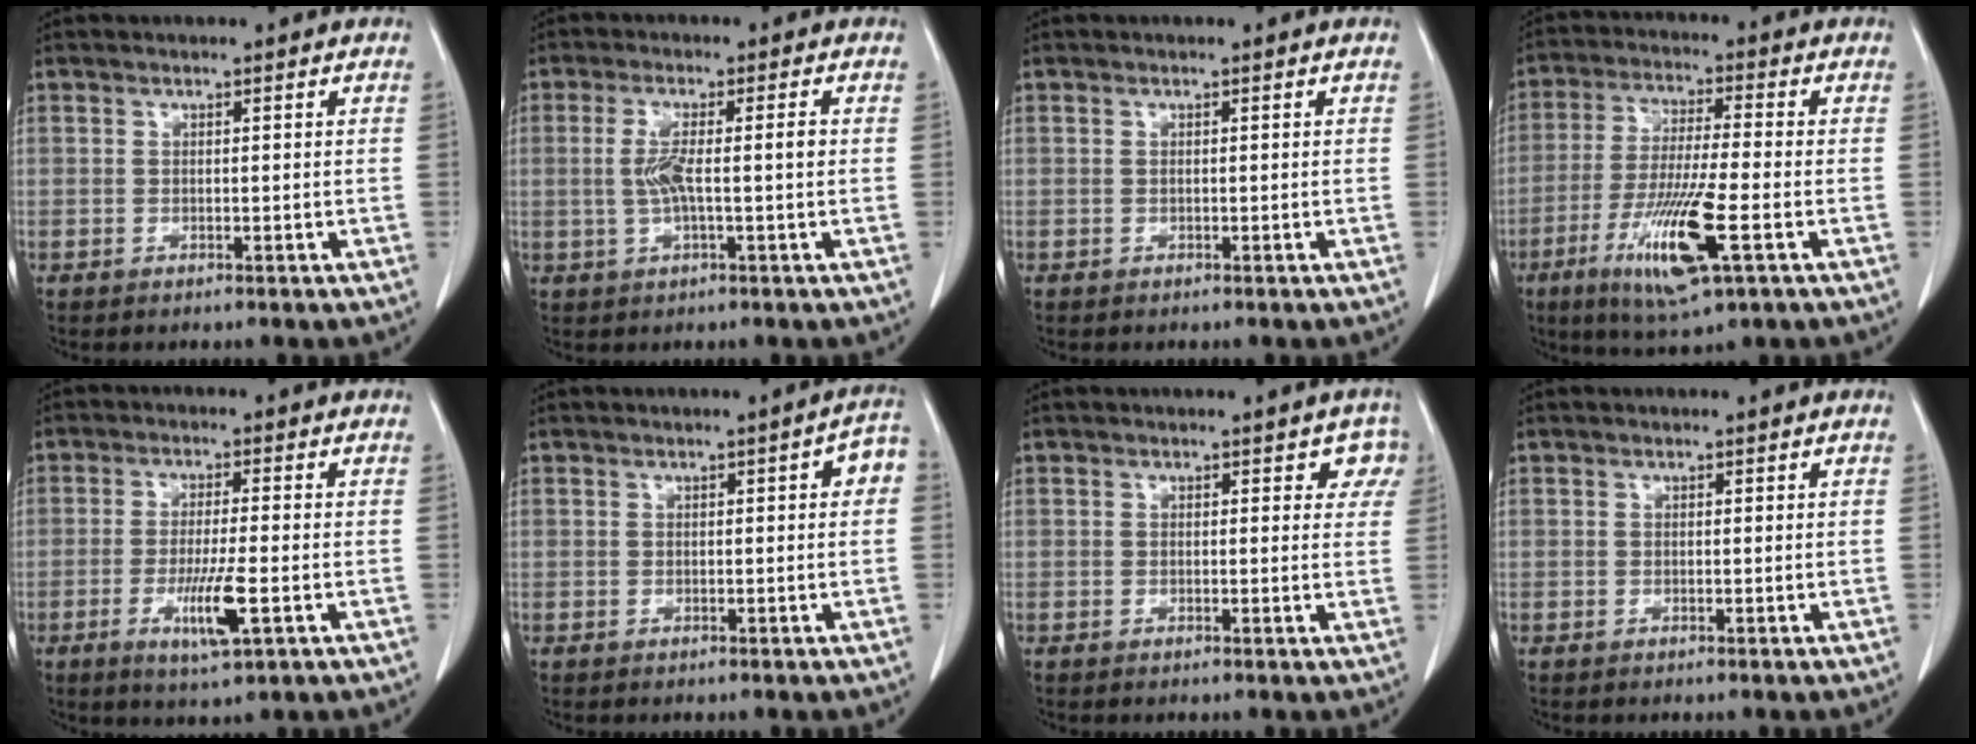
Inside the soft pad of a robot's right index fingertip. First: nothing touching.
{"total": 5.4, "force": [-0.2, 0.4, 5.4], "torque": [-0.108, 0.005, -0.002]}
{"total": 0.0}
{"total": 13.1, "force": [-5.0, 0.9, 12.0], "torque": [-0.239, -0.028, -0.089]}
{"total": 7.1, "force": [-2.4, 0.3, 6.7], "torque": [-0.125, -0.017, -0.040]}
{"total": 3.1, "force": [0.5, 0.7, 3.0], "torque": [-0.032, 0.010, 0.001]}
{"total": 2.9, "force": [1.8, 1.9, 1.4], "torque": [0.009, 0.002, 0.007]}
{"total": 0.0}